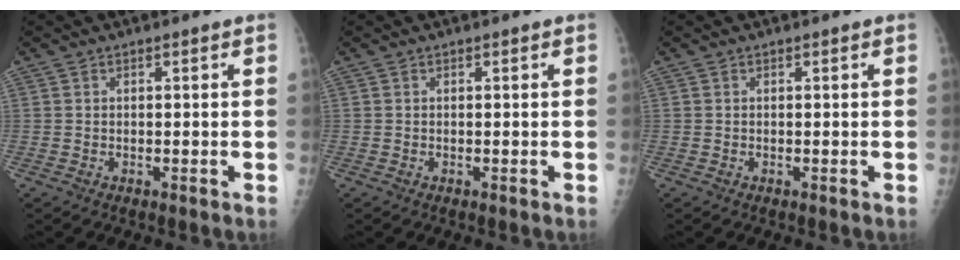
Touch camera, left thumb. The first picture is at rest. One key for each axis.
{"total": 0.0}
{"total": 0.0}